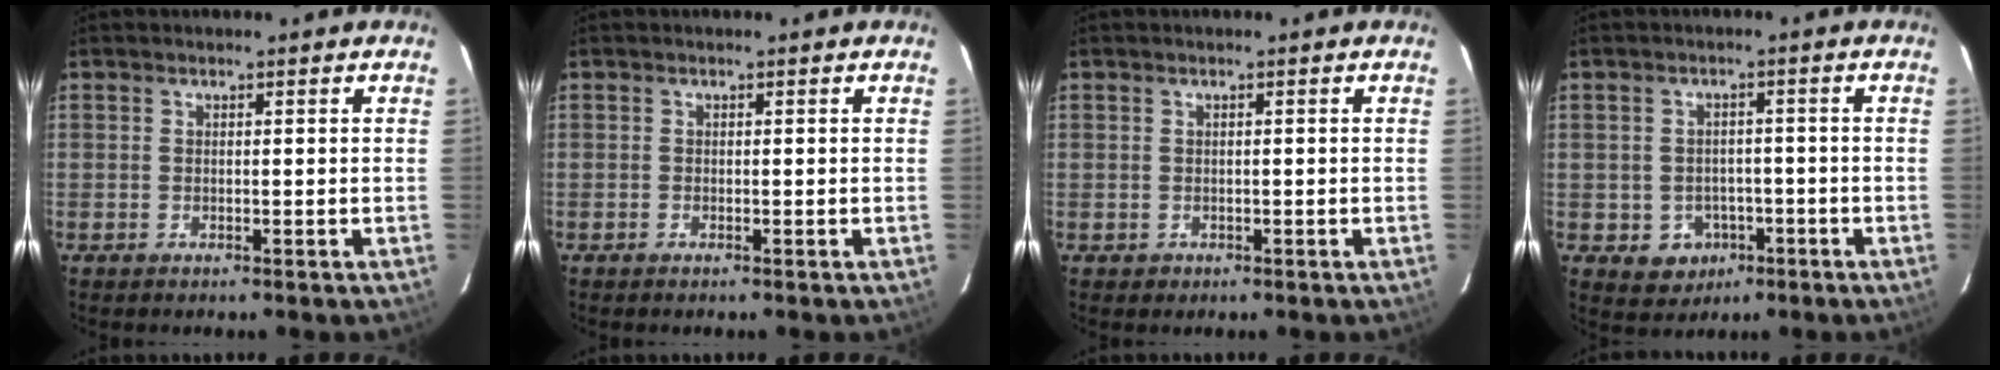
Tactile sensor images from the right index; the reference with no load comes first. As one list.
[{"total": 0.0}, {"total": 1.3, "force": [-0.4, 1.2, 0.1], "torque": [0.001, 0.002, -0.001]}, {"total": 5.7, "force": [-2.2, 5.2, 1.1], "torque": [-0.034, 0.017, -0.014]}]